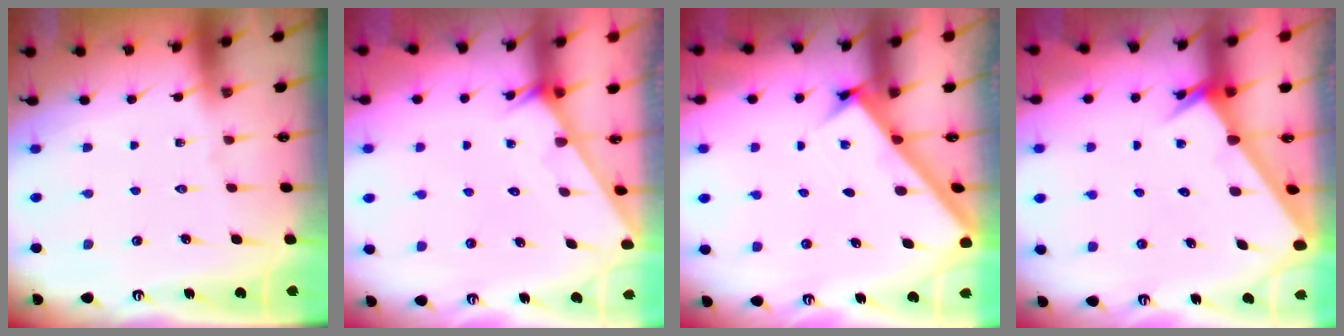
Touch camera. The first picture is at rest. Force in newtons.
{"total": 1.8, "press": 1.8, "slide": 0.1}
{"total": 2.4, "press": 2.4, "slide": 0.3}
{"total": 2.7, "press": 2.7, "slide": 0.2}